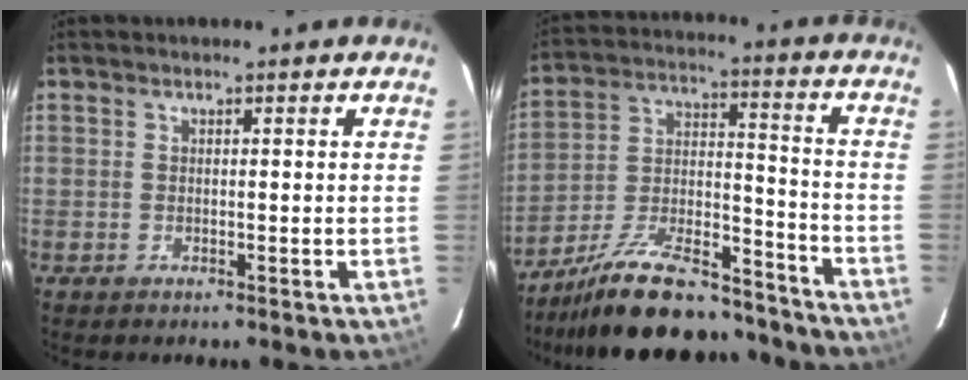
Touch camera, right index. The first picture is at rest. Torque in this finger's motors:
{"motor_torque": [1.07, -1.07, 0.39, 0.14]}